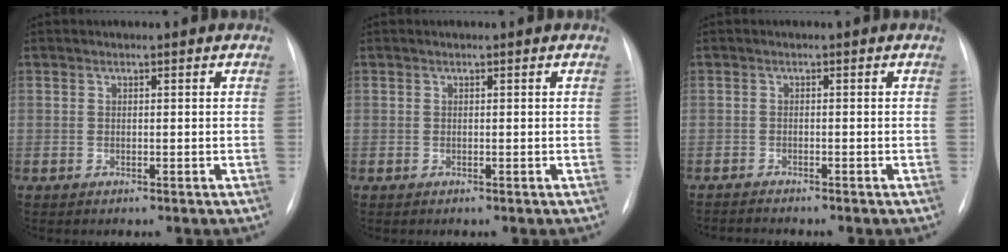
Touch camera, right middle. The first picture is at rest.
{"total": 0.0}
{"total": 1.6, "force": [-1.6, -0.3, 0.0], "torque": [0.000, -0.007, -0.028]}